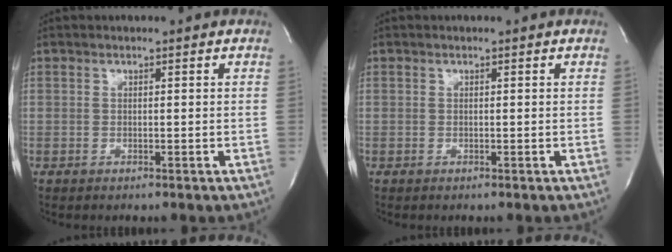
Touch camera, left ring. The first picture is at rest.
{"total": 0.0}